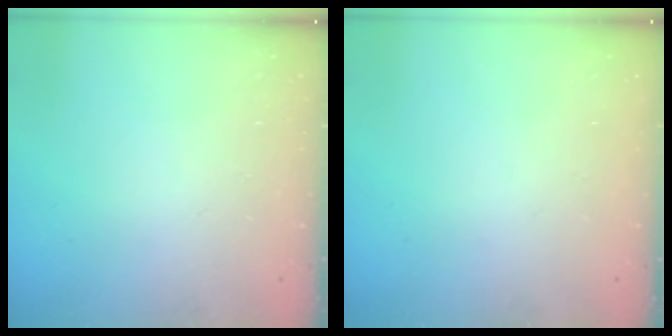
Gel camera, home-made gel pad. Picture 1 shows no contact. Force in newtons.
{"total": 0.0}